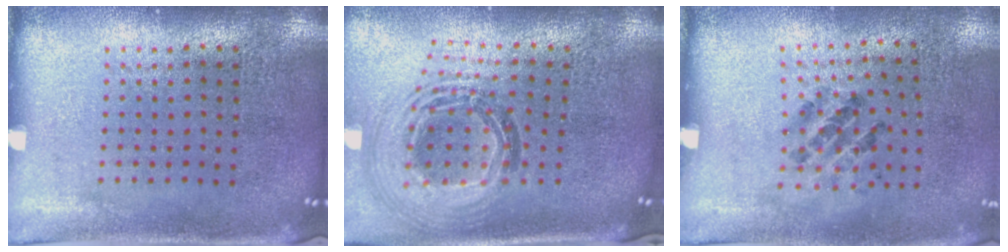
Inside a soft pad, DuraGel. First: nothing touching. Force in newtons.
{"total": 1.6, "press": 1.4, "slide": 0.8}
{"total": 1.3, "press": 0.7, "slide": 1.1}